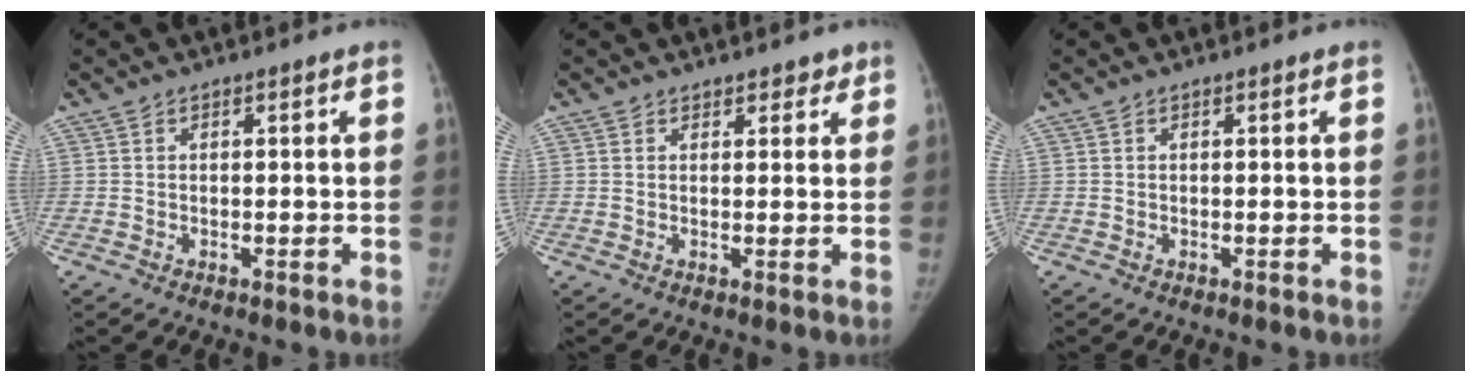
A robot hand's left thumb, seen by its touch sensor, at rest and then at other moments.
{"total": 2.6, "force": [2.0, 1.6, 0.7], "torque": [0.019, -0.009, 0.021]}
{"total": 0.0}